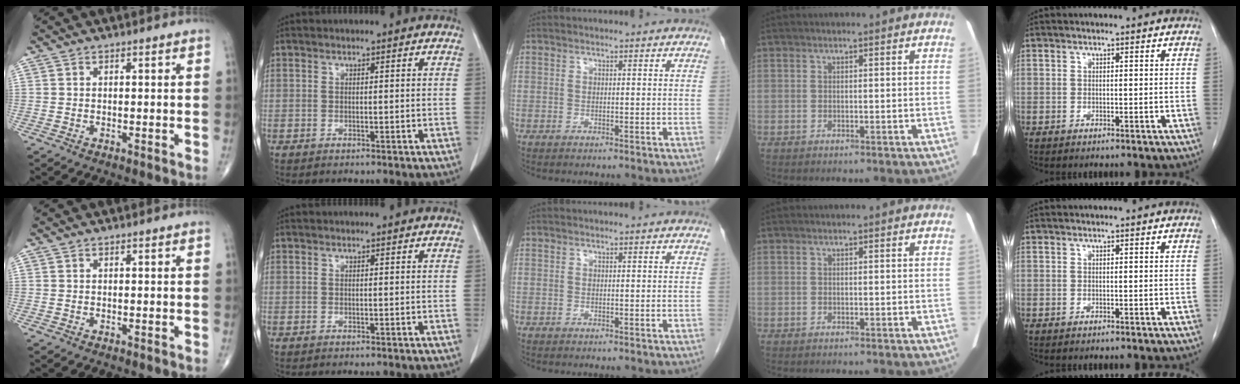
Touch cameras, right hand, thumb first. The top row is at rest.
{}